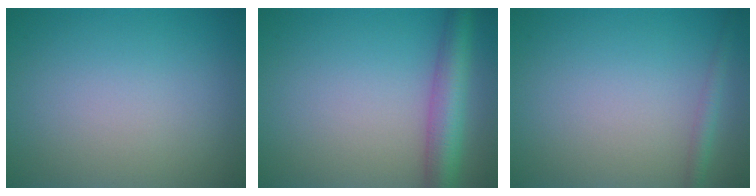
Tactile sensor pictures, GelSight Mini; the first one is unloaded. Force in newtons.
{"total": 4.9, "press": 4.9, "slide": 0.2}
{"total": 1.3, "press": 1.3, "slide": 0.1}